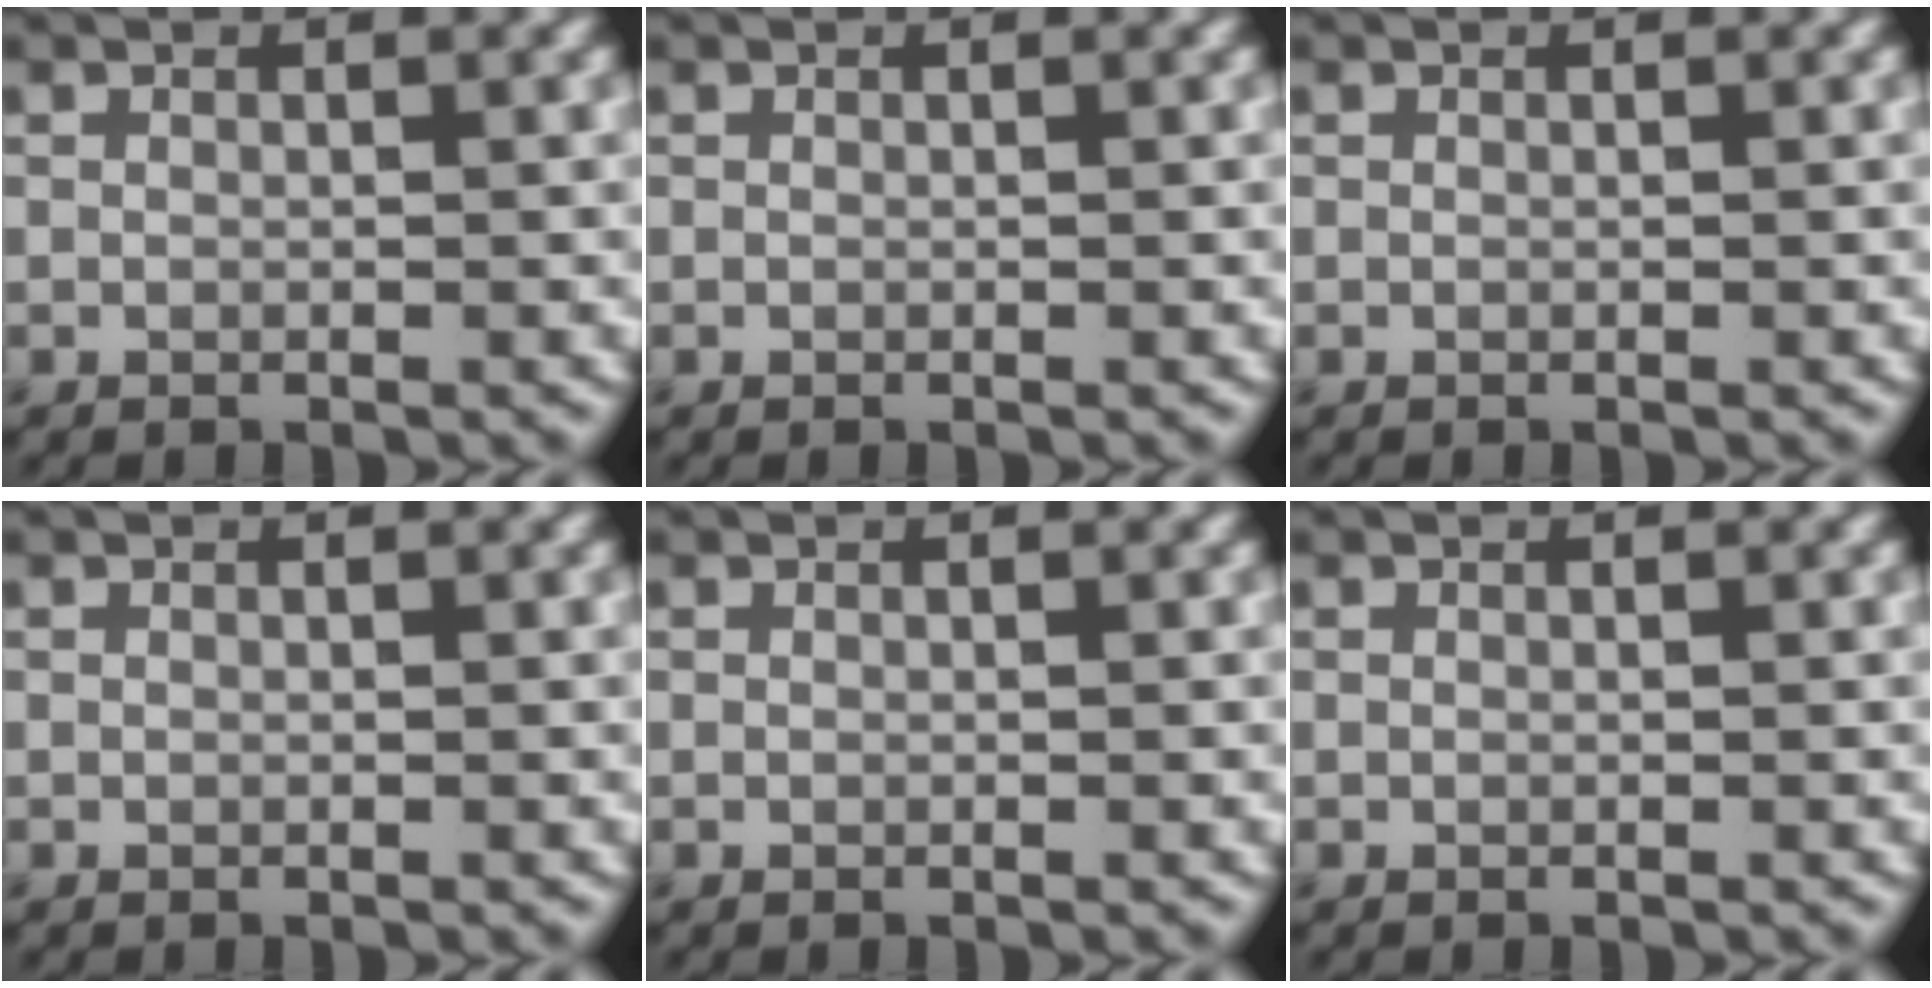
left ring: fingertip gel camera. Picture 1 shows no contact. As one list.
[{"total": 0.0}, {"total": 0.0}, {"total": 0.0}, {"total": 0.0}, {"total": 0.0}]